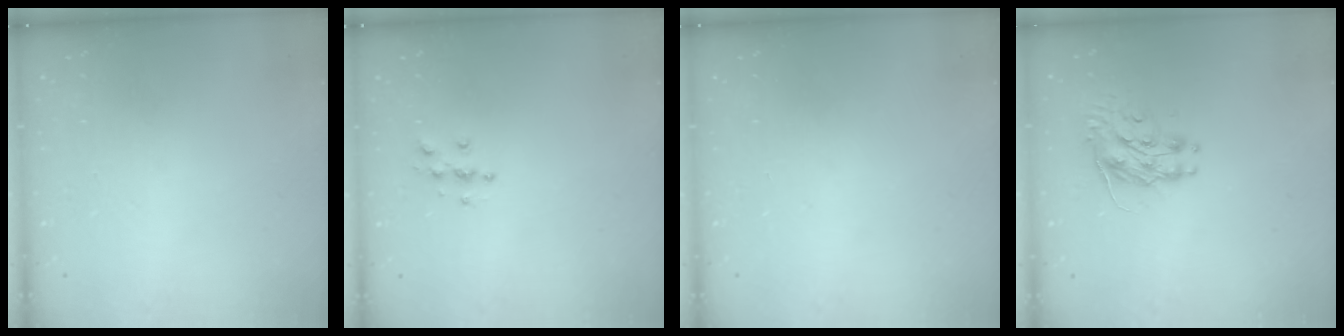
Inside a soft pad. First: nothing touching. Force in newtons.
{"total": 5.0, "press": 5.0, "slide": 0.4}
{"total": 0.0}
{"total": 8.9, "press": 8.9, "slide": 0.3}